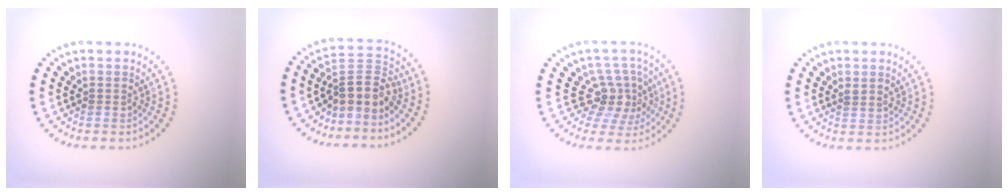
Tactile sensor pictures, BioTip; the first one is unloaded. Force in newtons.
{"total": 3.5, "press": 2.6, "slide": 2.4}
{"total": 3.8, "press": 2.8, "slide": 2.6}
{"total": 0.6, "press": 0.3, "slide": 0.5}